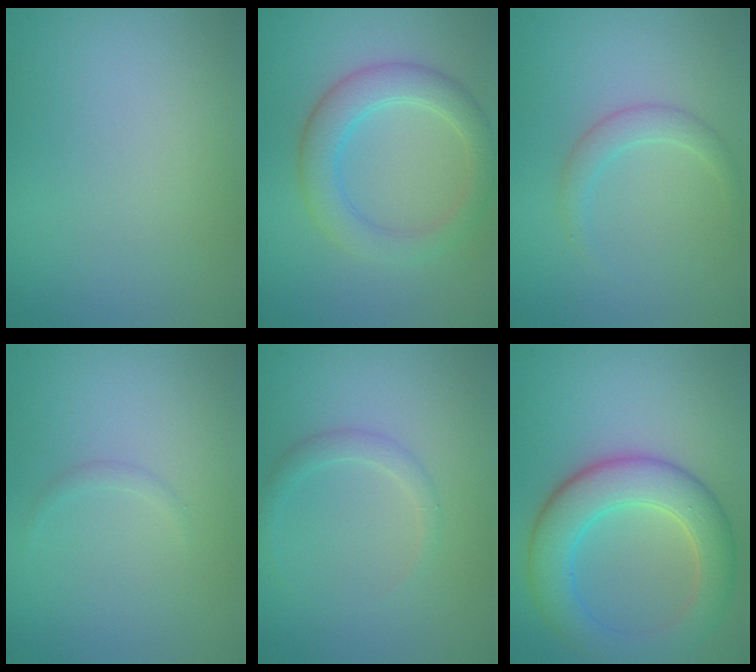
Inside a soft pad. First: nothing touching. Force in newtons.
{"total": 4.1, "press": 4.1, "slide": 0.4}
{"total": 1.7, "press": 1.7, "slide": 0.1}
{"total": 0.5, "press": 0.5, "slide": 0.0}
{"total": 1.3, "press": 1.3, "slide": 0.0}
{"total": 6.9, "press": 6.9, "slide": 0.4}